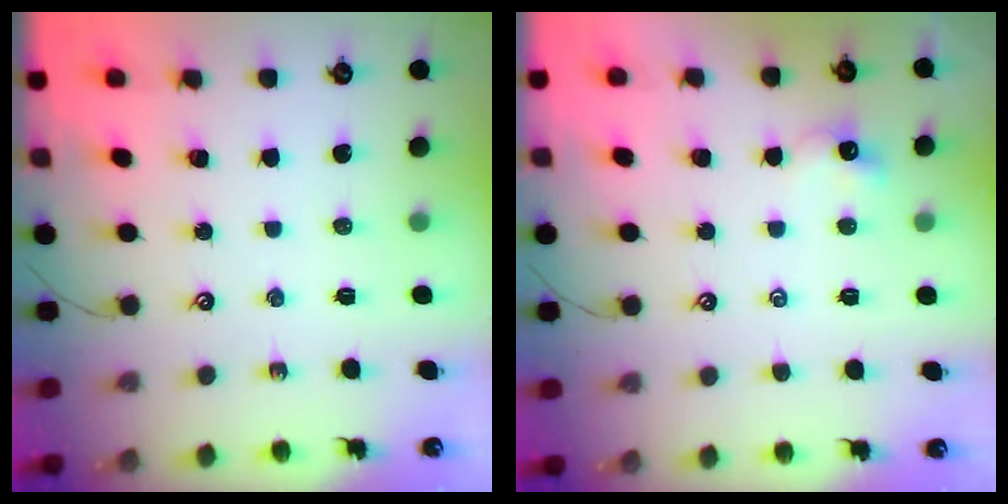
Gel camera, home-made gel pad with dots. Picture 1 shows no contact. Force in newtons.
{"total": 0.8, "press": 0.7, "slide": 0.4}